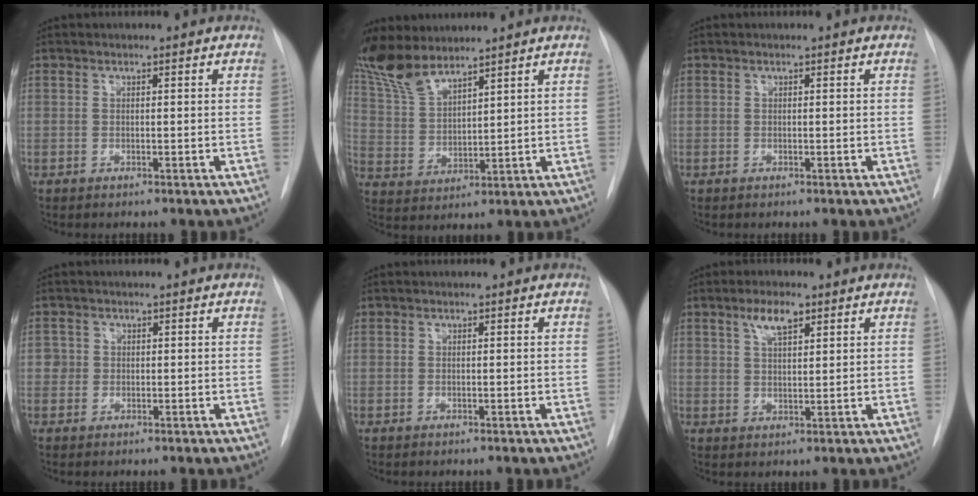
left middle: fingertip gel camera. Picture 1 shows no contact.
{"total": 9.4, "force": [8.2, 2.4, 4.1], "torque": [-0.095, 0.008, 0.172]}
{"total": 0.0}
{"total": 1.5, "force": [0.1, 1.5, 0.1], "torque": [0.014, 0.005, -0.003]}
{"total": 0.0}
{"total": 4.3, "force": [2.6, 1.2, 3.2], "torque": [-0.063, 0.004, 0.049]}